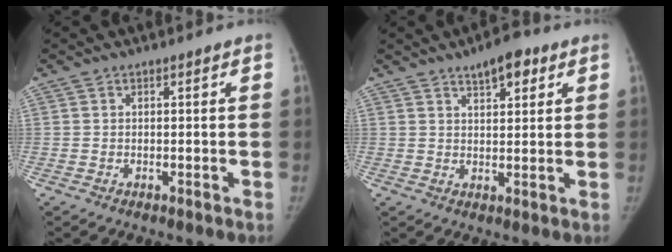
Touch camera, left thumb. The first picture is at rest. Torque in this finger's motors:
{"motor_torque": [0.06, 0.05, 0.25, -0.27, 0.03]}